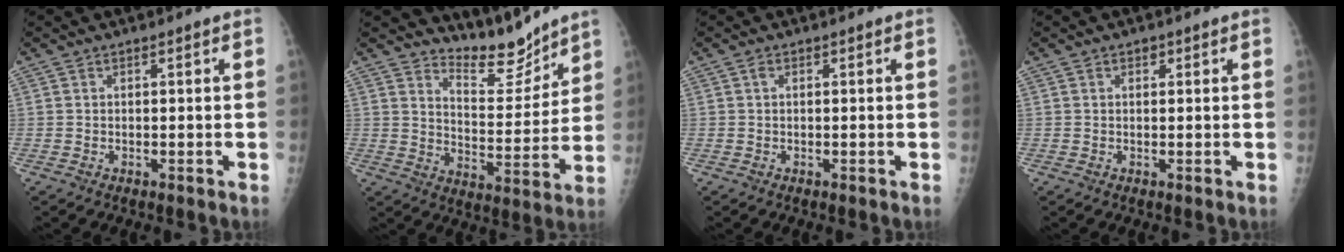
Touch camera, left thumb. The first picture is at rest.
{"total": 9.8, "force": [9.2, 2.6, 2.2], "torque": [-0.001, -0.083, 0.161]}
{"total": 0.7, "force": [0.3, 0.4, 0.5], "torque": [-0.011, 0.004, 0.003]}
{"total": 1.1, "force": [0.6, 0.7, 0.6], "torque": [-0.001, -0.002, 0.008]}